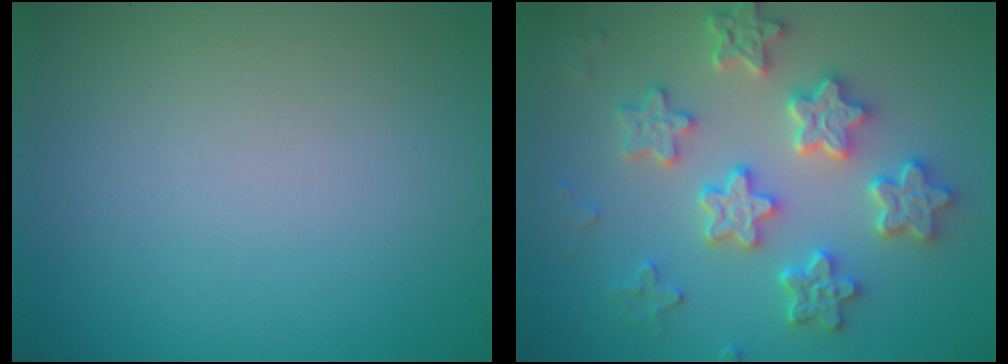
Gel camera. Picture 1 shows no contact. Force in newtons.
{"total": 5.3, "press": 5.0, "slide": 1.8}